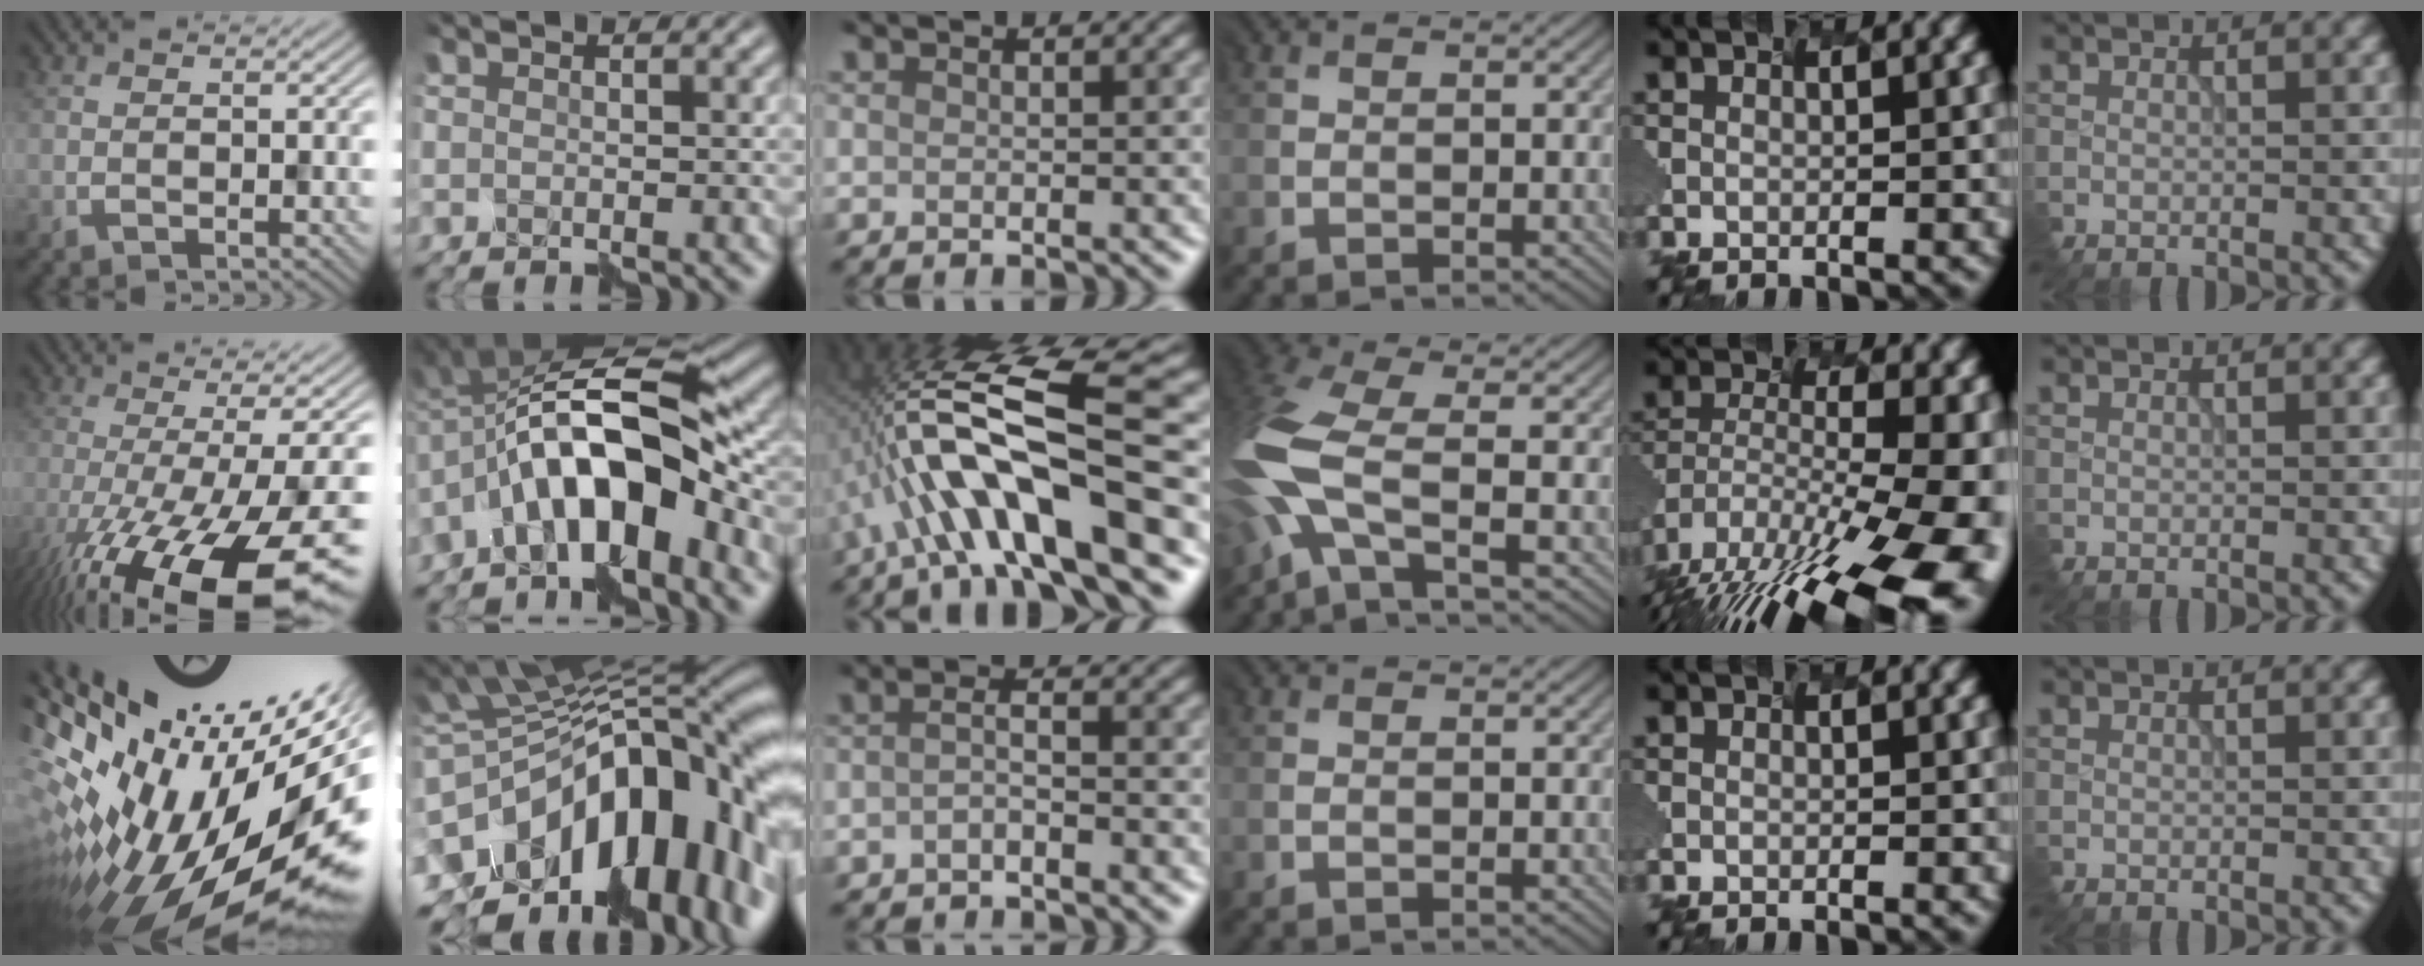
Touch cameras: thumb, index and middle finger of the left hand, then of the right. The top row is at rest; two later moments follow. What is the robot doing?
{"motion": "assemble", "object": "spray bottle"}